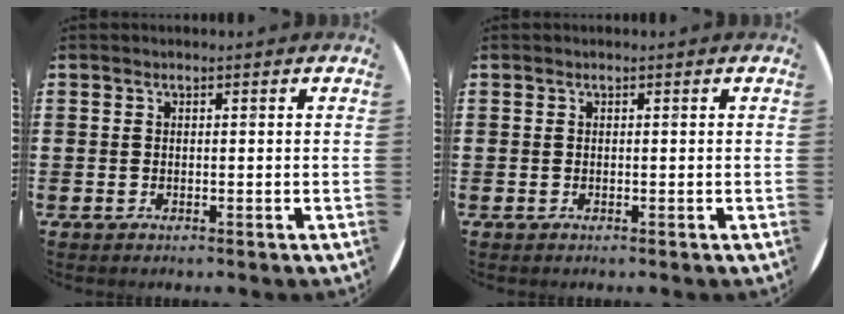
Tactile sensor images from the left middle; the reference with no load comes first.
{"total": 0.0}